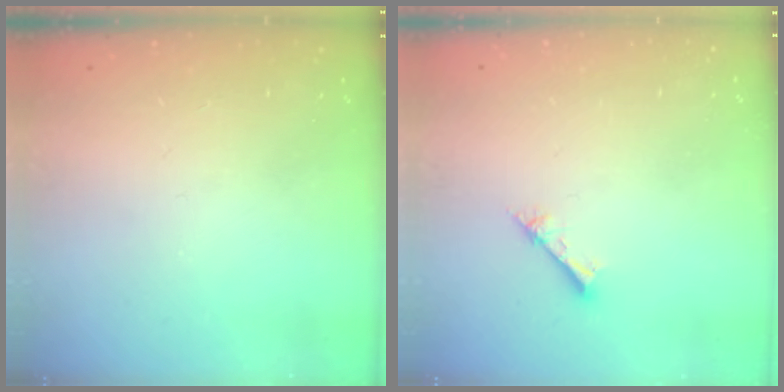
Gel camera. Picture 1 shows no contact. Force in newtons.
{"total": 1.5, "press": 1.5, "slide": 0.1}